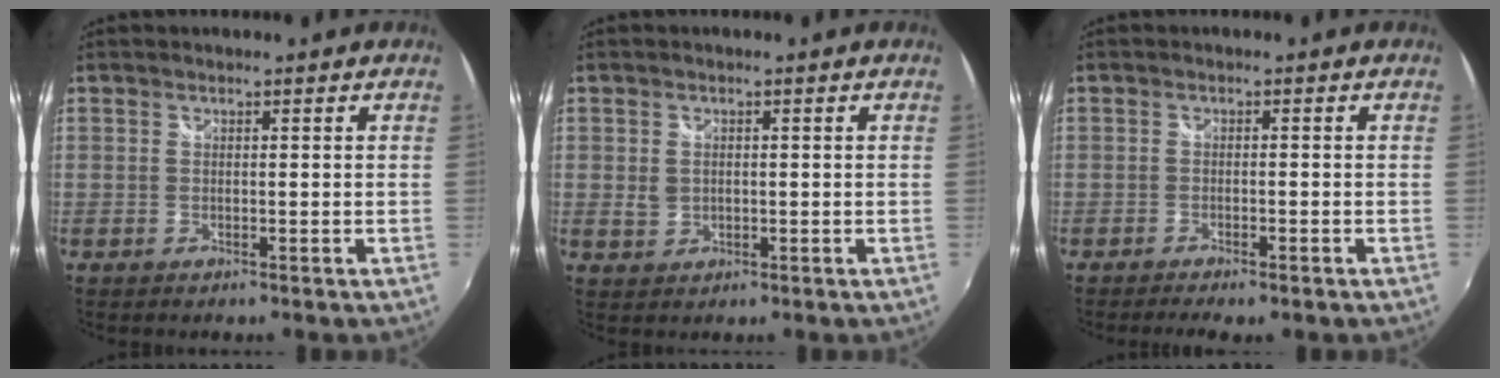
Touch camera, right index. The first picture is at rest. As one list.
[{"total": 2.6, "force": [0.0, 2.2, 1.3], "torque": [-0.022, 0.000, 0.002]}, {"total": 3.9, "force": [-3.0, 0.9, 2.3], "torque": [-0.053, -0.014, -0.049]}]